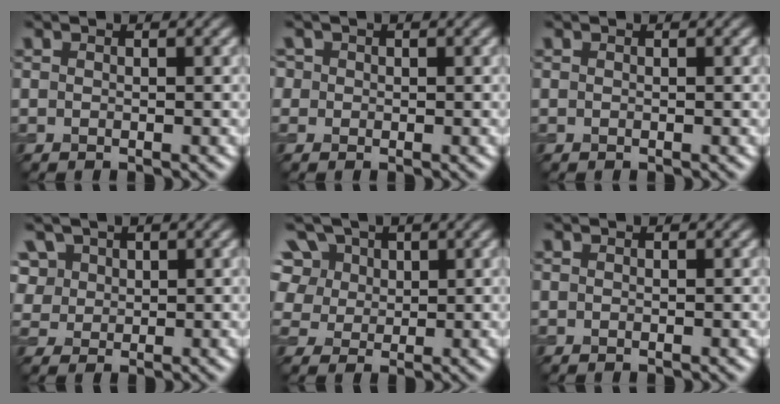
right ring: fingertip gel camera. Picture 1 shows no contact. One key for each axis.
{"total": 1.7, "fx": 0.5, "fy": 1.5, "fz": 0.6, "tx": -0.012, "ty": 0.007, "tz": -0.001}
{"total": 0.0}
{"total": 5.6, "fx": 2.7, "fy": 4.2, "fz": 2.4, "tx": -0.072, "ty": 0.013, "tz": 0.045}
{"total": 9.9, "fx": 4.8, "fy": 7.4, "fz": 4.4, "tx": -0.108, "ty": 0.027, "tz": 0.071}
{"total": 0.0}